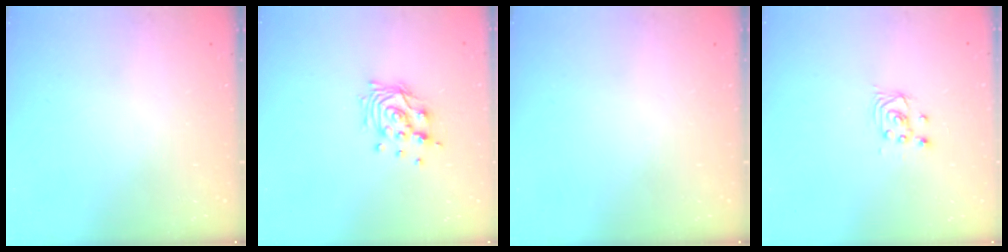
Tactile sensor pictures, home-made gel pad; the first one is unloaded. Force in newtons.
{"total": 11.1, "press": 11.0, "slide": 0.9}
{"total": 0.0}
{"total": 2.5, "press": 2.5, "slide": 0.2}